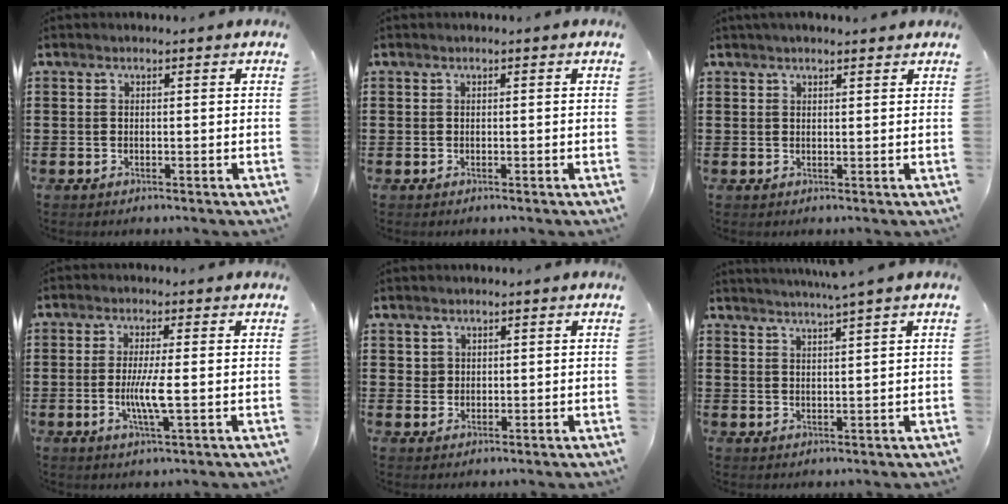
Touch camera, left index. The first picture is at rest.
{"total": 0.0}
{"total": 1.7, "force": [1.5, 0.3, 0.7], "torque": [-0.015, 0.003, 0.028]}
{"total": 5.1, "force": [-0.6, 0.3, 5.0], "torque": [-0.096, -0.005, -0.015]}
{"total": 1.5, "force": [1.0, 1.1, 0.1], "torque": [-0.004, 0.003, 0.021]}
{"total": 2.8, "force": [2.4, -1.1, 0.8], "torque": [-0.019, -0.012, 0.042]}